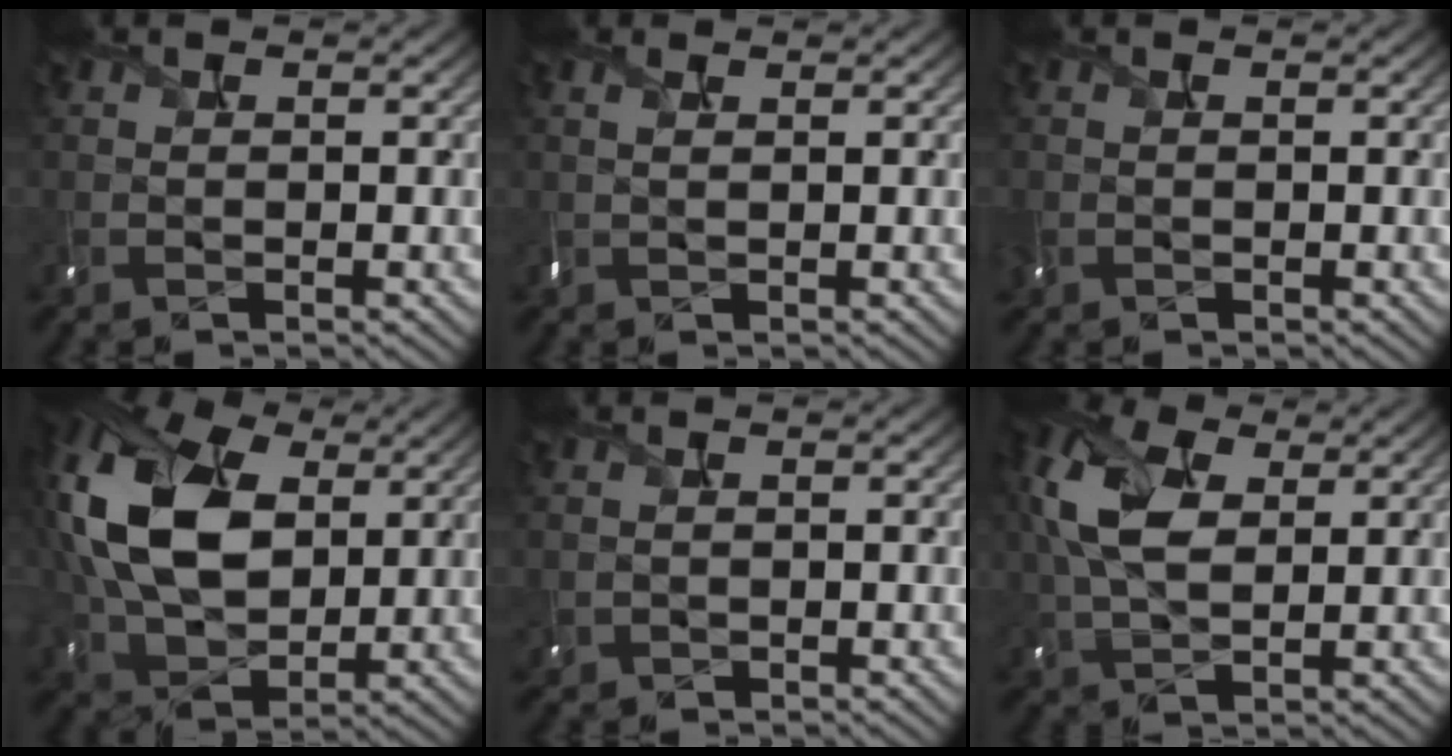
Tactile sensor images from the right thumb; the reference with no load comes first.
{"total": 0.7, "force": [0.5, 0.1, 0.6], "torque": [-0.015, 0.008, 0.007]}
{"total": 1.4, "force": [-0.7, 0.9, 0.8], "torque": [-0.029, -0.008, -0.017]}
{"total": 15.4, "force": [3.7, 10.3, 10.9], "torque": [-0.280, 0.024, 0.071]}
{"total": 1.1, "force": [-0.1, 0.9, 0.6], "torque": [-0.022, -0.003, 0.005]}
{"total": 9.0, "force": [2.6, 5.4, 6.8], "torque": [-0.186, 0.017, 0.043]}